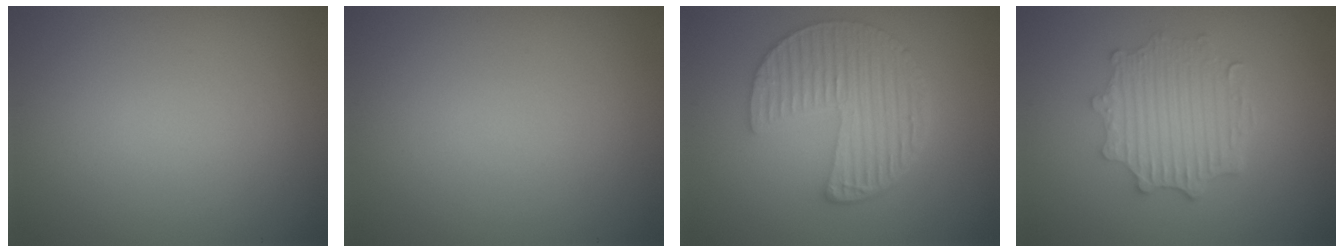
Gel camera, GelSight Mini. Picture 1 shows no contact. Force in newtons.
{"total": 0.0}
{"total": 6.4, "press": 4.8, "slide": 4.2}
{"total": 4.9, "press": 3.9, "slide": 2.9}